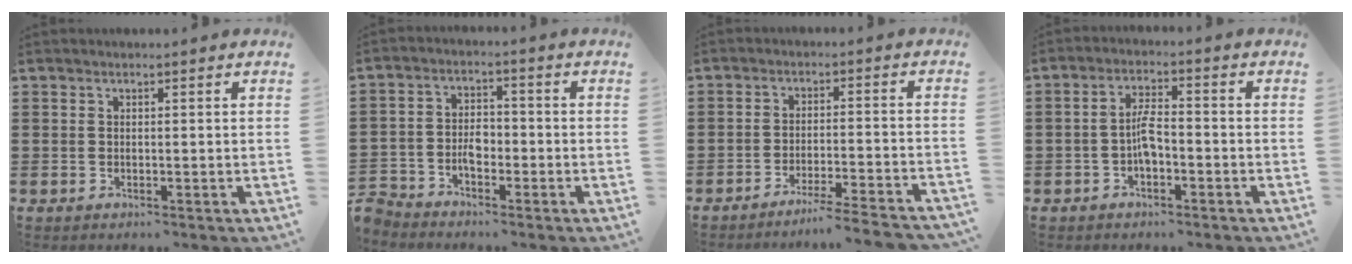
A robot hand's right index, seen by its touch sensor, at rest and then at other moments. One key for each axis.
{"total": 4.0, "fx": -2.6, "fy": 2.2, "fz": 2.0, "tx": -0.046, "ty": 0.008, "tz": -0.054}
{"total": 5.8, "fx": -5.2, "fy": -0.8, "fz": 2.4, "tx": -0.046, "ty": -0.018, "tz": -0.104}
{"total": 4.2, "fx": -1.2, "fy": 1.6, "fz": 3.7, "tx": -0.080, "ty": 0.003, "tz": -0.027}